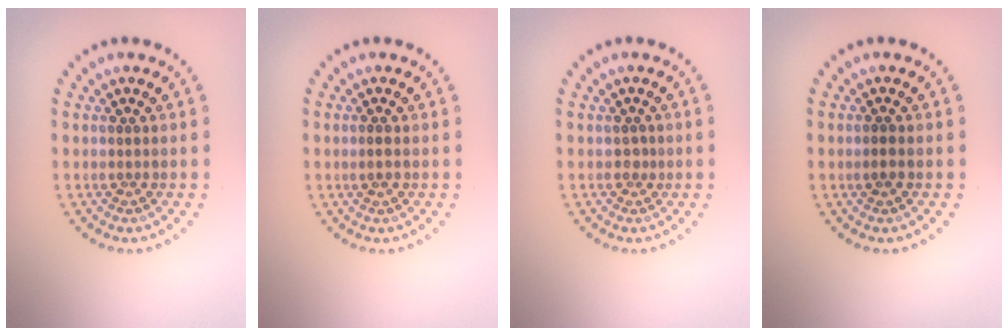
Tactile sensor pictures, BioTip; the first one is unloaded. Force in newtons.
{"total": 0.8, "press": 0.8, "slide": 0.1}
{"total": 0.7, "press": 0.6, "slide": 0.3}
{"total": 0.9, "press": 0.9, "slide": 0.1}